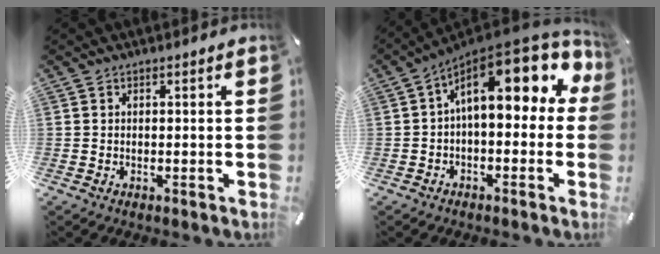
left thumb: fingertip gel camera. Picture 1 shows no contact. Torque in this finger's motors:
{"motor_torque": [2.52, 2.49, 2.03, -0.35, 0.36]}